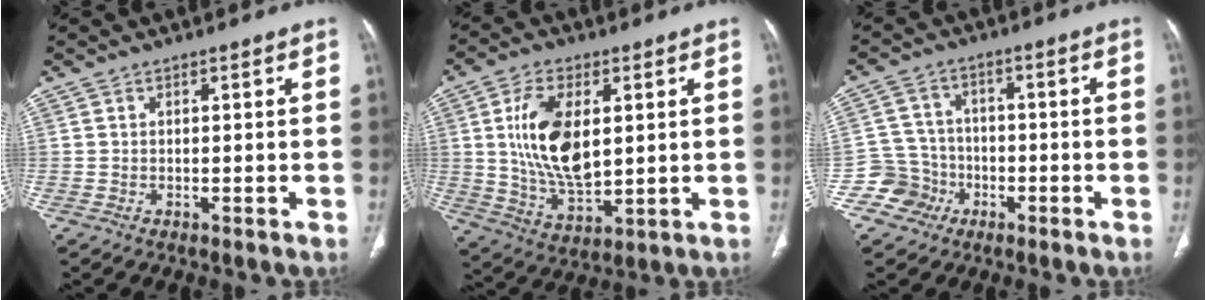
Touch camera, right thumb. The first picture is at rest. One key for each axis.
{"total": 14.7, "fx": 2.7, "fy": 7.8, "fz": 12.1, "tx": -0.219, "ty": -0.017, "tz": 0.059}
{"total": 7.0, "fx": -3.2, "fy": 6.2, "fz": -0.1, "tx": 0.040, "ty": 0.032, "tz": -0.059}